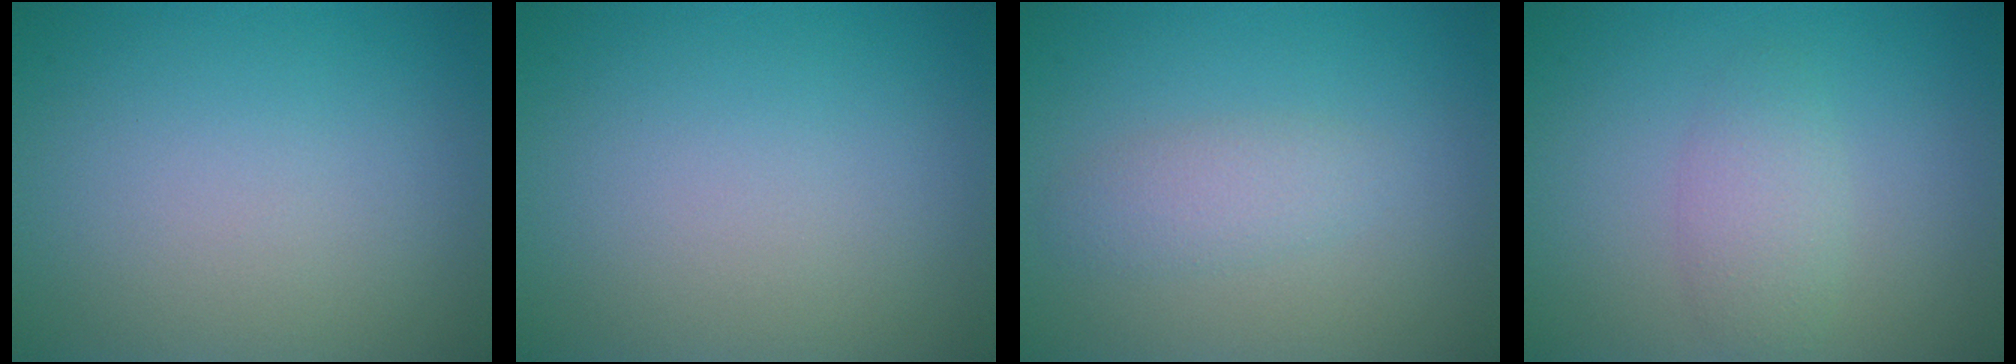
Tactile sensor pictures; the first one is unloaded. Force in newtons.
{"total": 0.0}
{"total": 2.0, "press": 2.0, "slide": 0.1}
{"total": 1.2, "press": 1.2, "slide": 0.2}